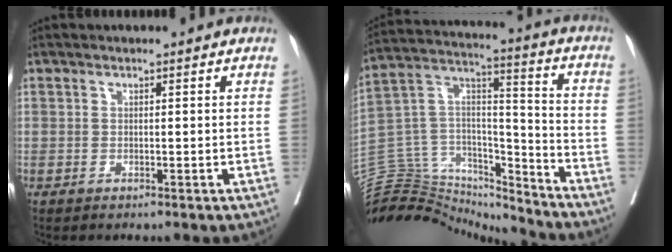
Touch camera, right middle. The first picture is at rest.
{"total": 18.5, "force": [-17.7, 4.9, 2.2], "torque": [-0.042, 0.081, -0.295]}